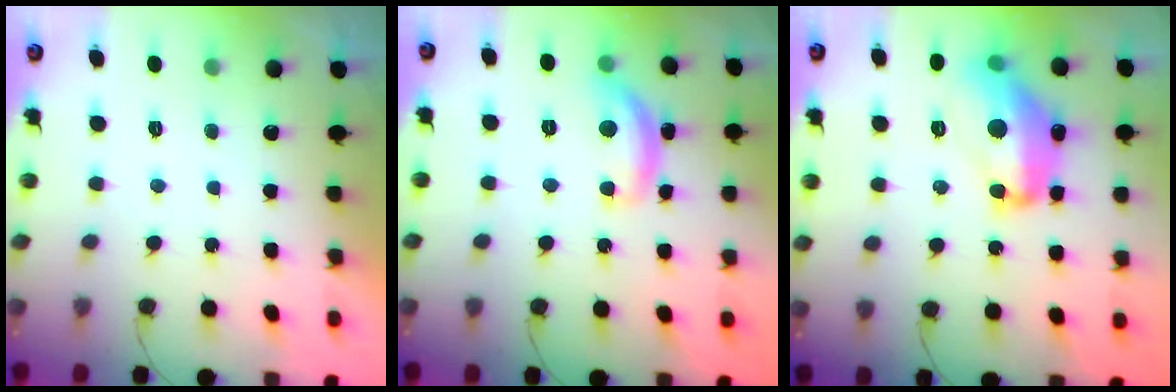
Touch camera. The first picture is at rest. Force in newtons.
{"total": 12.0, "press": 11.9, "slide": 0.8}
{"total": 16.9, "press": 16.9, "slide": 1.5}